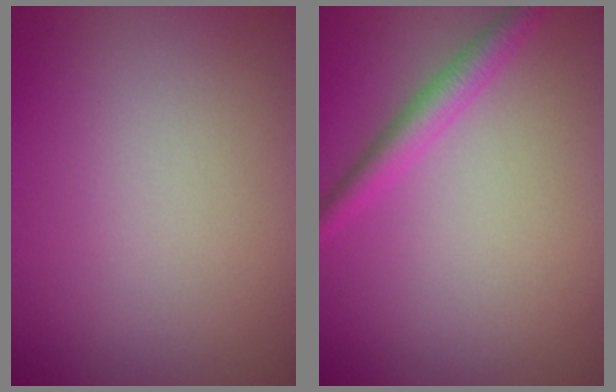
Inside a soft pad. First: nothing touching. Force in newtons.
{"total": 2.6, "press": 2.6, "slide": 0.0}